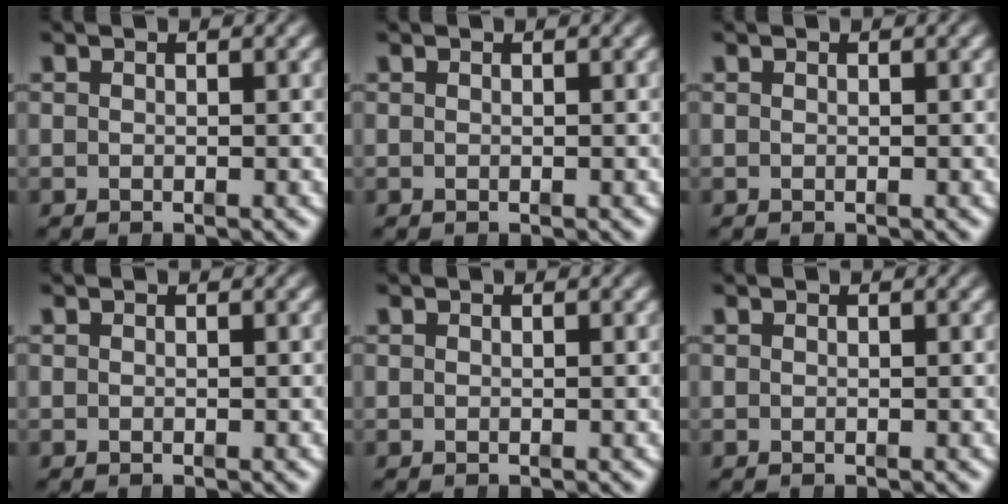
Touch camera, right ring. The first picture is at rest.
{"total": 0.0}
{"total": 0.0}
{"total": 0.0}
{"total": 0.0}
{"total": 0.0}